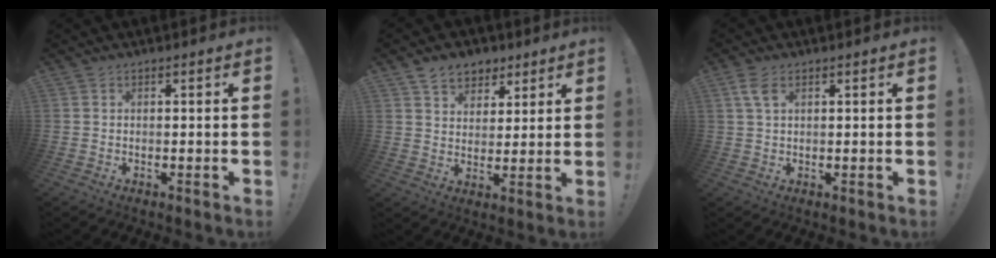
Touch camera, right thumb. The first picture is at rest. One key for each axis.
{"total": 8.4, "fx": 5.4, "fy": 6.0, "fz": 2.4, "tx": -0.041, "ty": -0.026, "tz": 0.106}
{"total": 4.2, "fx": 1.7, "fy": 2.1, "fz": 3.2, "tx": -0.061, "ty": 0.002, "tz": 0.031}